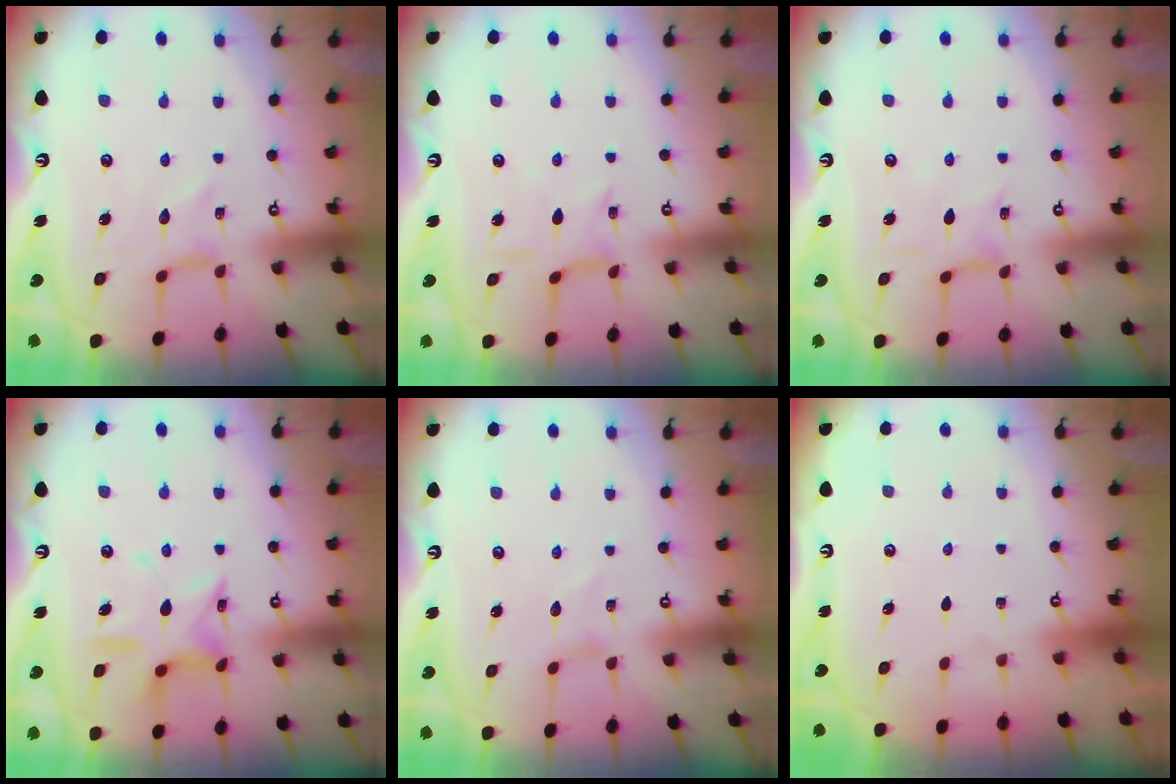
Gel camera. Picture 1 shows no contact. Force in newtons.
{"total": 3.1, "press": 3.1, "slide": 0.1}
{"total": 3.1, "press": 3.0, "slide": 0.5}
{"total": 13.5, "press": 13.5, "slide": 1.2}
{"total": 0.0}
{"total": 0.0}